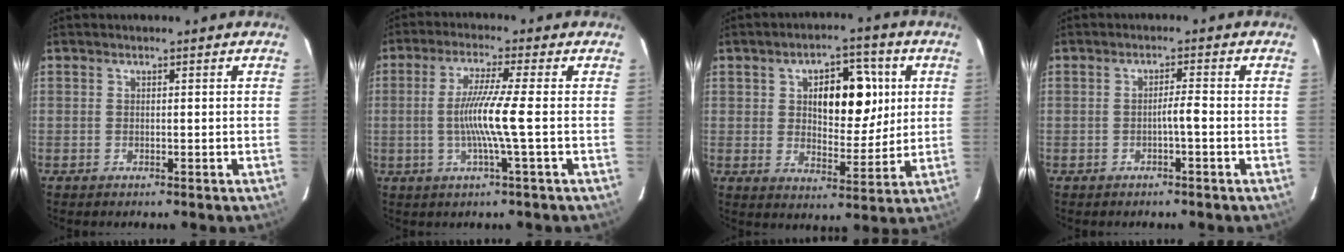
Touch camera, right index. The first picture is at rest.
{"total": 7.2, "force": [-0.9, -1.4, 7.0], "torque": [-0.141, -0.007, -0.019]}
{"total": 11.1, "force": [2.9, 5.1, 9.4], "torque": [-0.136, 0.018, 0.050]}
{"total": 1.8, "force": [-0.8, -0.1, 1.6], "torque": [-0.025, 0.003, -0.014]}